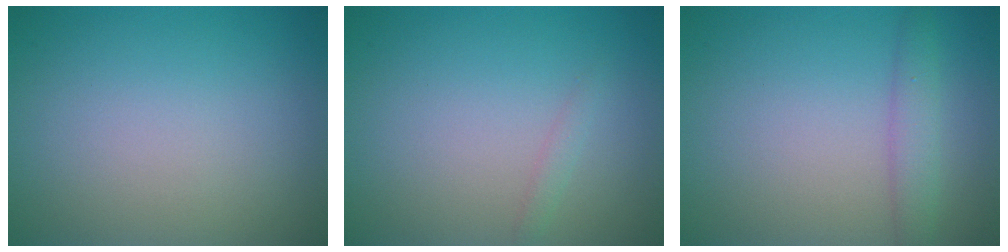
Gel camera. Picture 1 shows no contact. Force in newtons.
{"total": 0.7, "press": 0.7, "slide": 0.1}
{"total": 2.2, "press": 2.2, "slide": 0.1}